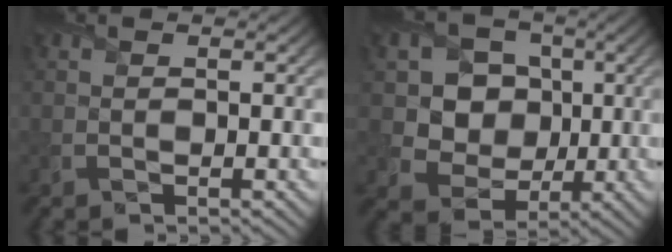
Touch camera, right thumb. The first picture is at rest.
{"total": 8.2, "force": [1.2, 7.3, 3.6], "torque": [-0.089, 0.003, 0.018]}